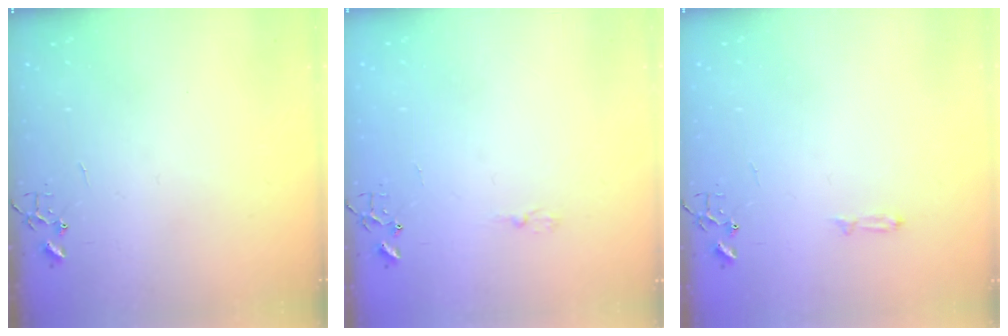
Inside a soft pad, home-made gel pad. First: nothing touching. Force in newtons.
{"total": 3.9, "press": 3.9, "slide": 0.5}
{"total": 3.0, "press": 2.9, "slide": 0.5}